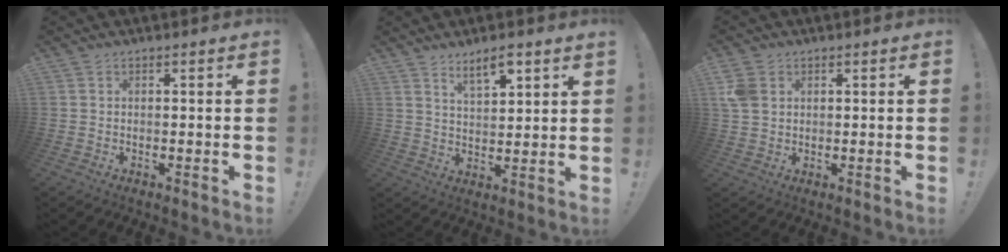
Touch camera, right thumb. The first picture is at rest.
{"total": 6.6, "force": [5.0, 1.7, 4.0], "torque": [-0.060, -0.028, 0.085]}
{"total": 5.8, "force": [2.0, 4.3, 3.4], "torque": [-0.063, 0.004, 0.041]}